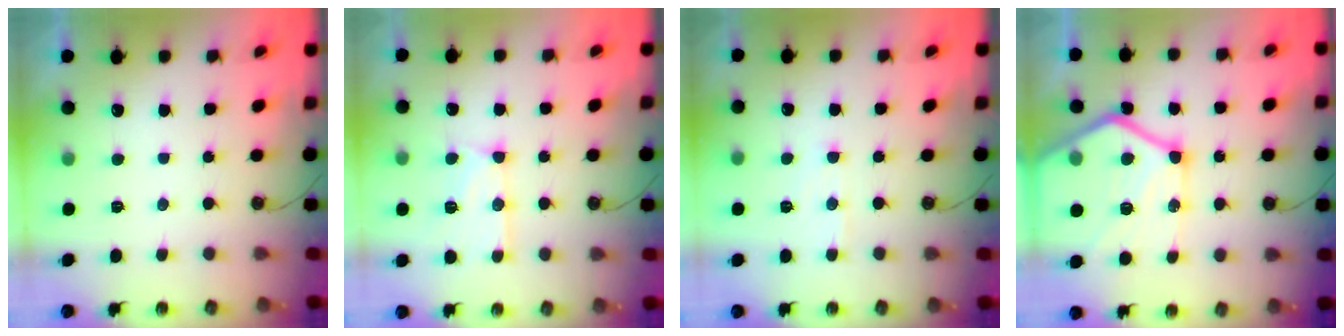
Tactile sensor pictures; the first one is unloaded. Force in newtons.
{"total": 13.2, "press": 13.1, "slide": 1.3}
{"total": 5.2, "press": 5.1, "slide": 0.7}
{"total": 23.3, "press": 23.2, "slide": 1.8}